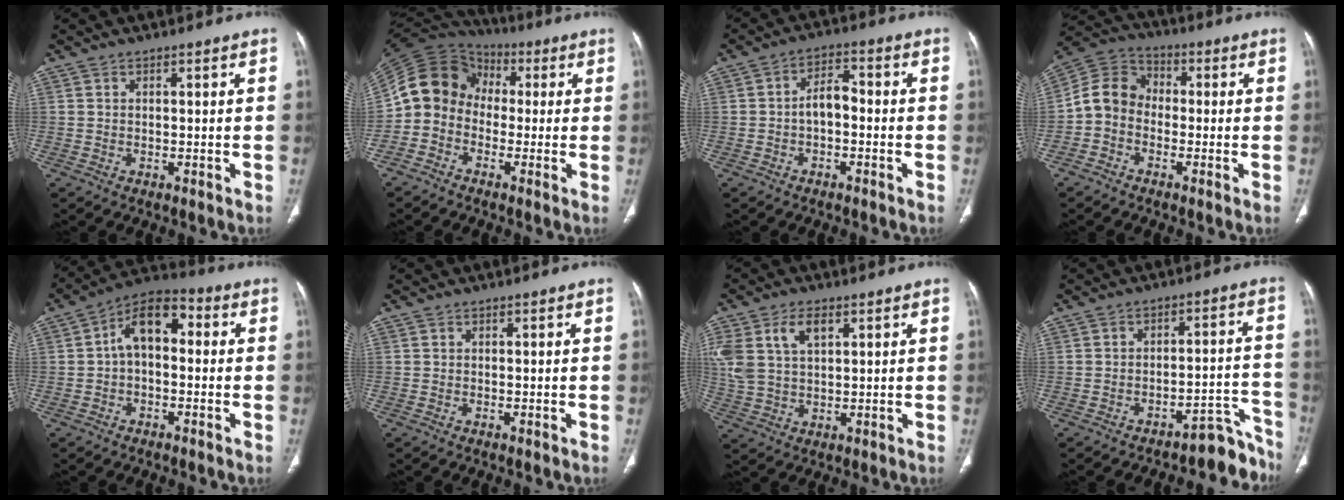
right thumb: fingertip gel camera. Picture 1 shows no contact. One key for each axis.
{"total": 11.8, "fx": -1.4, "fy": 10.2, "fz": 5.8, "tx": -0.101, "ty": 0.050, "tz": -0.046}
{"total": 4.8, "fx": -1.1, "fy": 2.9, "fz": 3.7, "tx": -0.054, "ty": 0.025, "tz": -0.026}
{"total": 8.1, "fx": -1.8, "fy": 6.7, "fz": 4.2, "tx": -0.071, "ty": 0.034, "tz": -0.051}
{"total": 9.7, "fx": 0.5, "fy": 6.0, "fz": 7.6, "tx": -0.106, "ty": 0.034, "tz": -0.007}
{"total": 0.0}
{"total": 9.7, "fx": 4.0, "fy": 5.6, "fz": 6.9, "tx": -0.148, "ty": 0.001, "tz": 0.085}
{"total": 8.4, "fx": -7.8, "fy": 2.8, "fz": 1.7, "tx": 0.025, "ty": 0.109, "tz": -0.104}